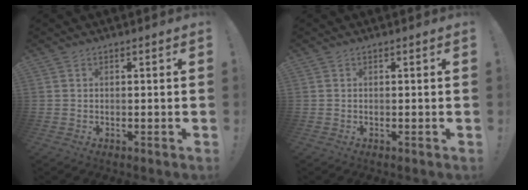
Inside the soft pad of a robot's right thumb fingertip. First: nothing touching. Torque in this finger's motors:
{"motor_torque": [0.00, 0.00, 0.03, 0.03, 0.00]}